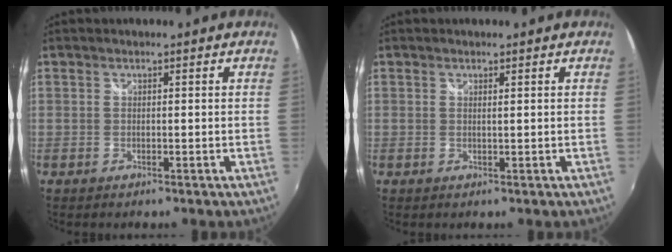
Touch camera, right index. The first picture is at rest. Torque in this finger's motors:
{"motor_torque": [-0.73, 1.41, -0.02, 0.00]}